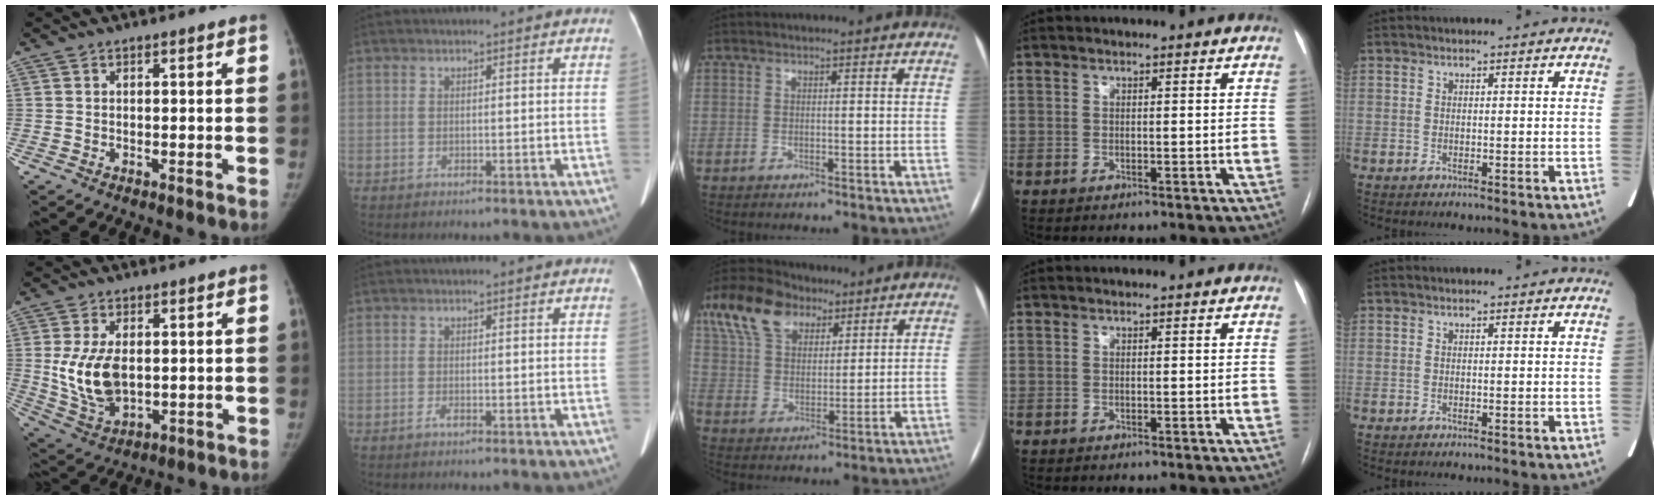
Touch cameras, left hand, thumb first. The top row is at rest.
{"thumb": {"total": 11.0, "force": [0.6, 6.5, 8.8], "torque": [-0.168, -0.013, 0.027]}, "index": {"total": 0.8, "force": [-0.4, 0.1, 0.7], "torque": [-0.020, -0.002, -0.006]}, "middle": {"total": 12.8, "force": [7.8, 7.4, 7.0], "torque": [-0.152, 0.040, 0.145]}}